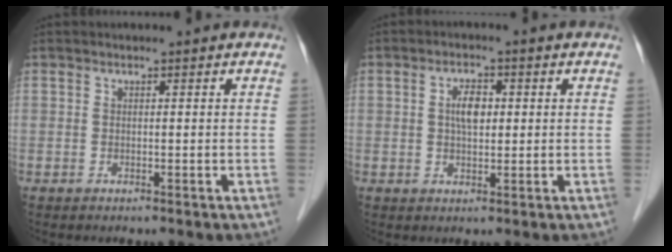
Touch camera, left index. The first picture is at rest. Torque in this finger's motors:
{"motor_torque": [0.30, 0.01, 0.21, 0.05]}